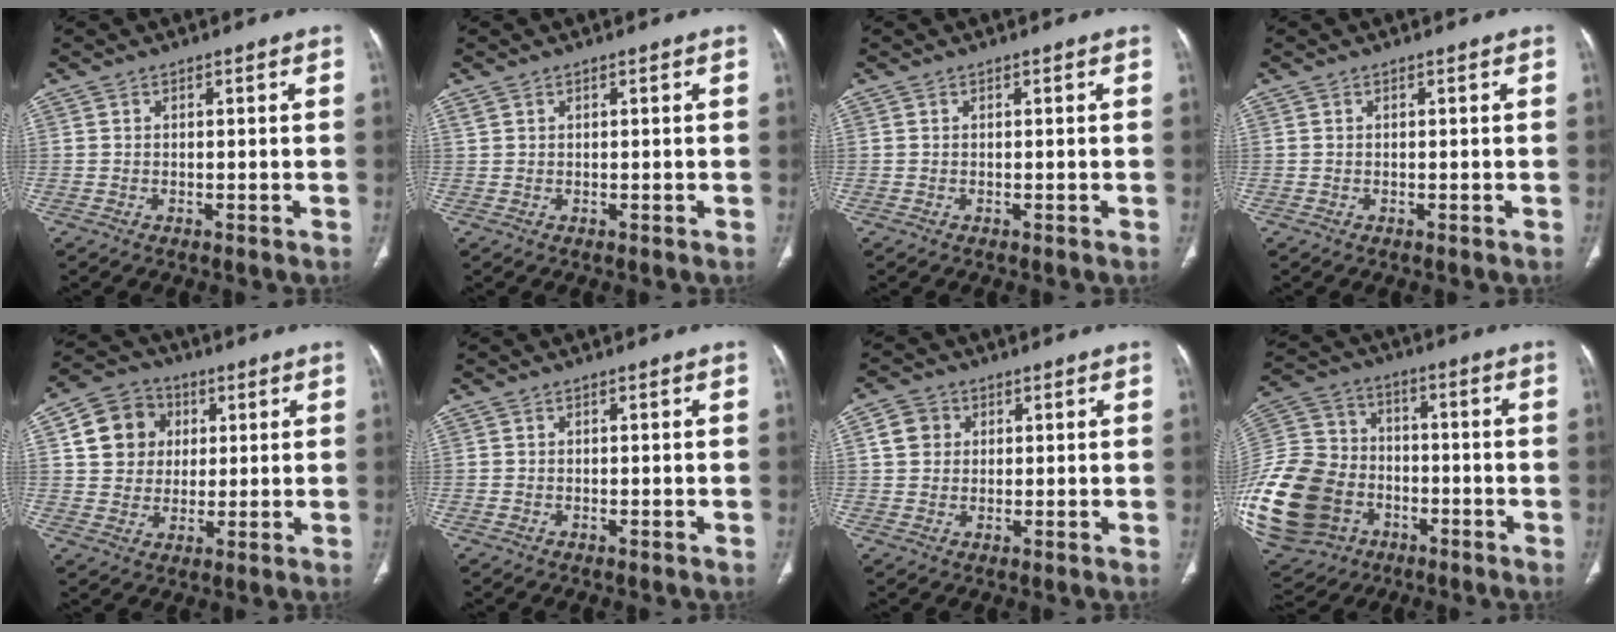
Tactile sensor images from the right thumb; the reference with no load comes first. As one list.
[{"total": 0.6, "force": [0.5, 0.4, 0.2], "torque": [-0.004, 0.005, 0.012]}, {"total": 0.0}, {"total": 0.0}, {"total": 10.7, "force": [2.9, 9.5, 4.1], "torque": [-0.042, 0.002, 0.045]}, {"total": 0.0}, {"total": 4.5, "force": [1.2, 4.0, 1.7], "torque": [-0.013, 0.006, 0.018]}, {"total": 28.9, "force": [-8.7, 22.6, 15.7], "torque": [-0.392, 0.052, -0.142]}]